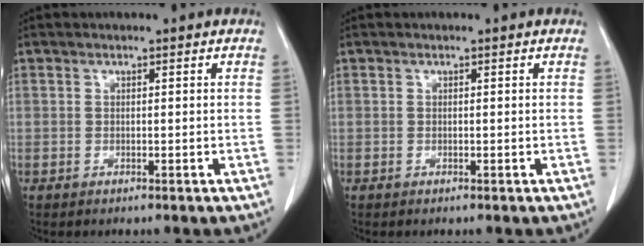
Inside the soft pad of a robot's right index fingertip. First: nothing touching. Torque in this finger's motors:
{"motor_torque": [-0.03, 0.03, -0.05, 0.00]}